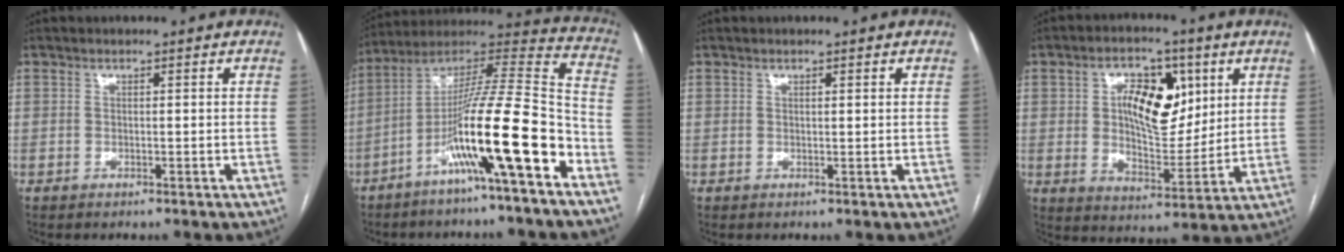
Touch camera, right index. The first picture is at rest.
{"total": 18.8, "force": [-8.5, 0.3, 16.8], "torque": [-0.290, 0.001, -0.151]}
{"total": 0.5, "force": [0.4, 0.0, 0.4], "torque": [-0.008, 0.001, 0.006]}
{"total": 12.3, "force": [3.8, 6.5, 9.8], "torque": [-0.162, 0.015, 0.069]}